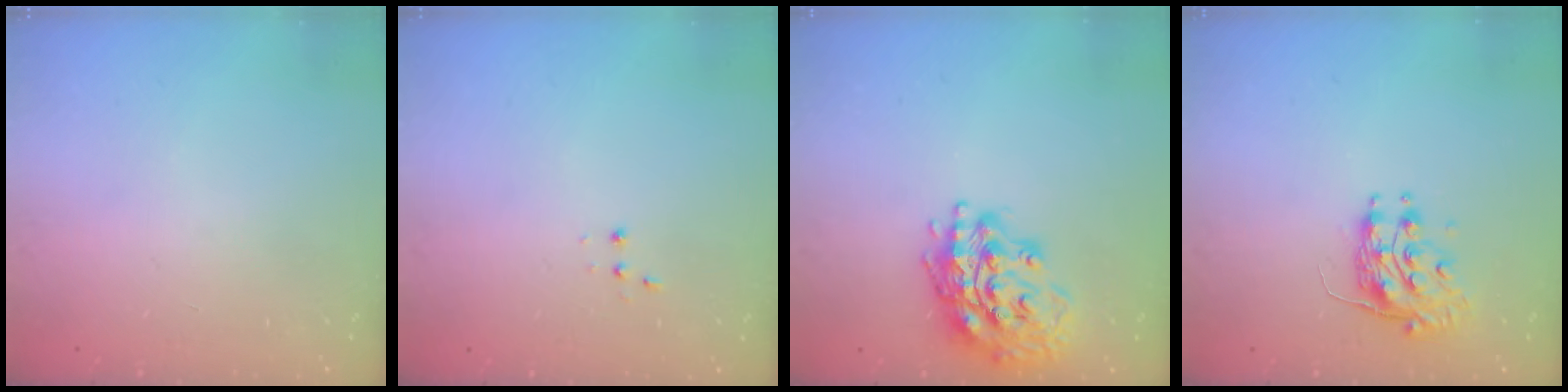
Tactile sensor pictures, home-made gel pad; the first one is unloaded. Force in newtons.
{"total": 2.8, "press": 2.7, "slide": 0.7}
{"total": 17.6, "press": 17.5, "slide": 2.3}
{"total": 8.8, "press": 8.8, "slide": 0.0}